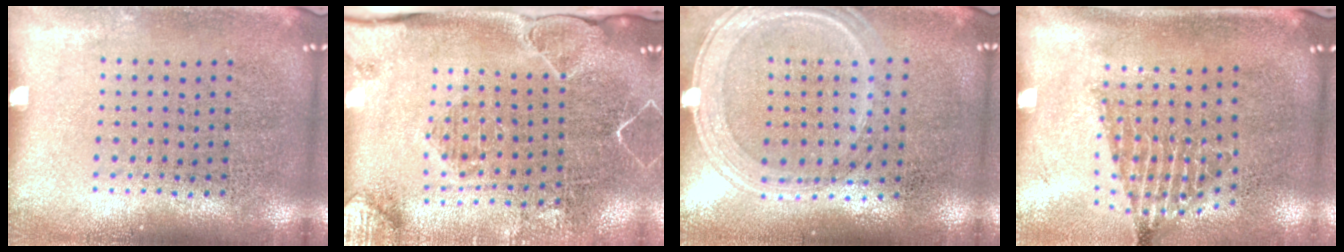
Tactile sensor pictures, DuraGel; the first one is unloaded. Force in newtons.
{"total": 2.1, "press": 2.0, "slide": 0.6}
{"total": 1.2, "press": 1.1, "slide": 0.4}
{"total": 1.4, "press": 1.1, "slide": 0.9}